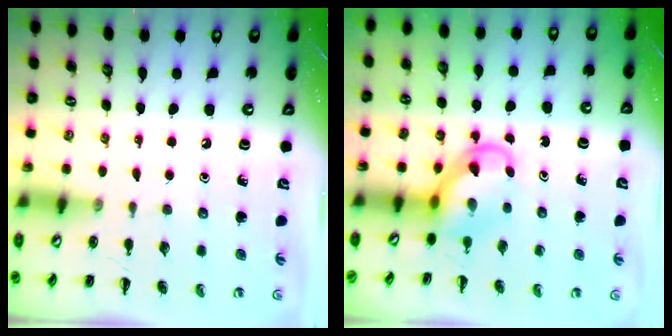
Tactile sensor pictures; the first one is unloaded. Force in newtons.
{"total": 5.1, "press": 5.0, "slide": 0.4}